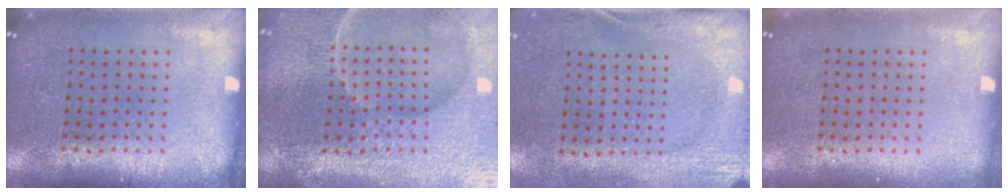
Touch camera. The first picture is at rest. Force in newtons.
{"total": 6.1, "press": 5.5, "slide": 2.5}
{"total": 2.7, "press": 2.2, "slide": 1.7}
{"total": 0.0}